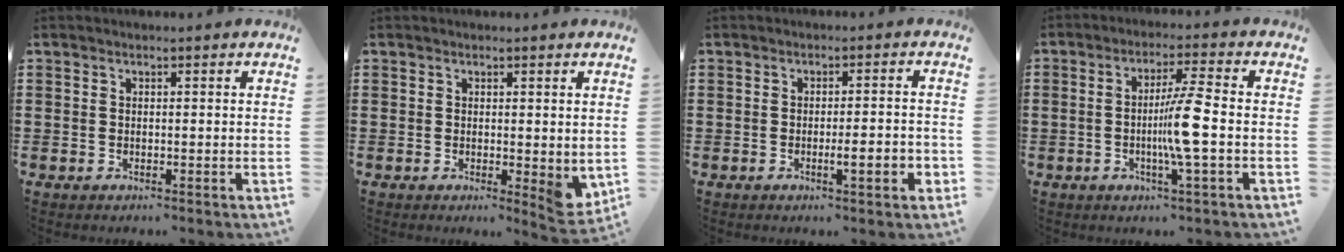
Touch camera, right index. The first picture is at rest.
{"total": 2.6, "force": [0.4, 1.2, 2.3], "torque": [-0.027, -0.005, 0.006]}
{"total": 4.3, "force": [-1.4, 0.5, 4.1], "torque": [-0.064, -0.006, -0.022]}
{"total": 7.3, "force": [-1.4, -0.4, 7.1], "torque": [-0.131, -0.011, -0.032]}